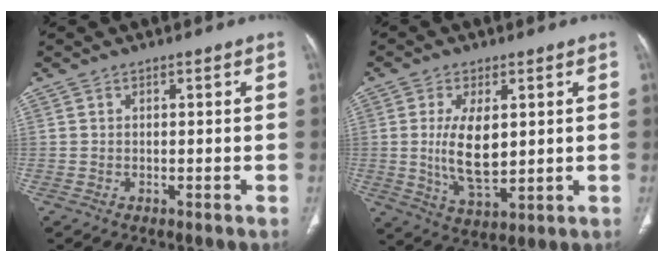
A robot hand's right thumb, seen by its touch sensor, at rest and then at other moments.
{"total": 10.0, "force": [1.1, 4.8, 8.7], "torque": [-0.153, -0.020, 0.030]}